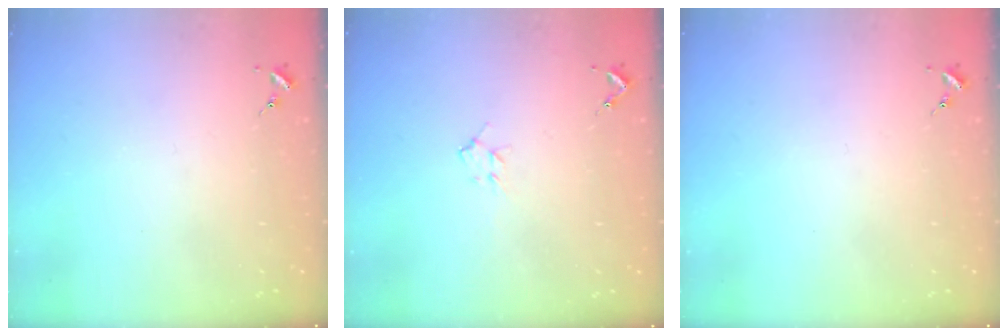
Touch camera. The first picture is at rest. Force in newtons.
{"total": 5.6, "press": 5.5, "slide": 1.0}
{"total": 0.0}